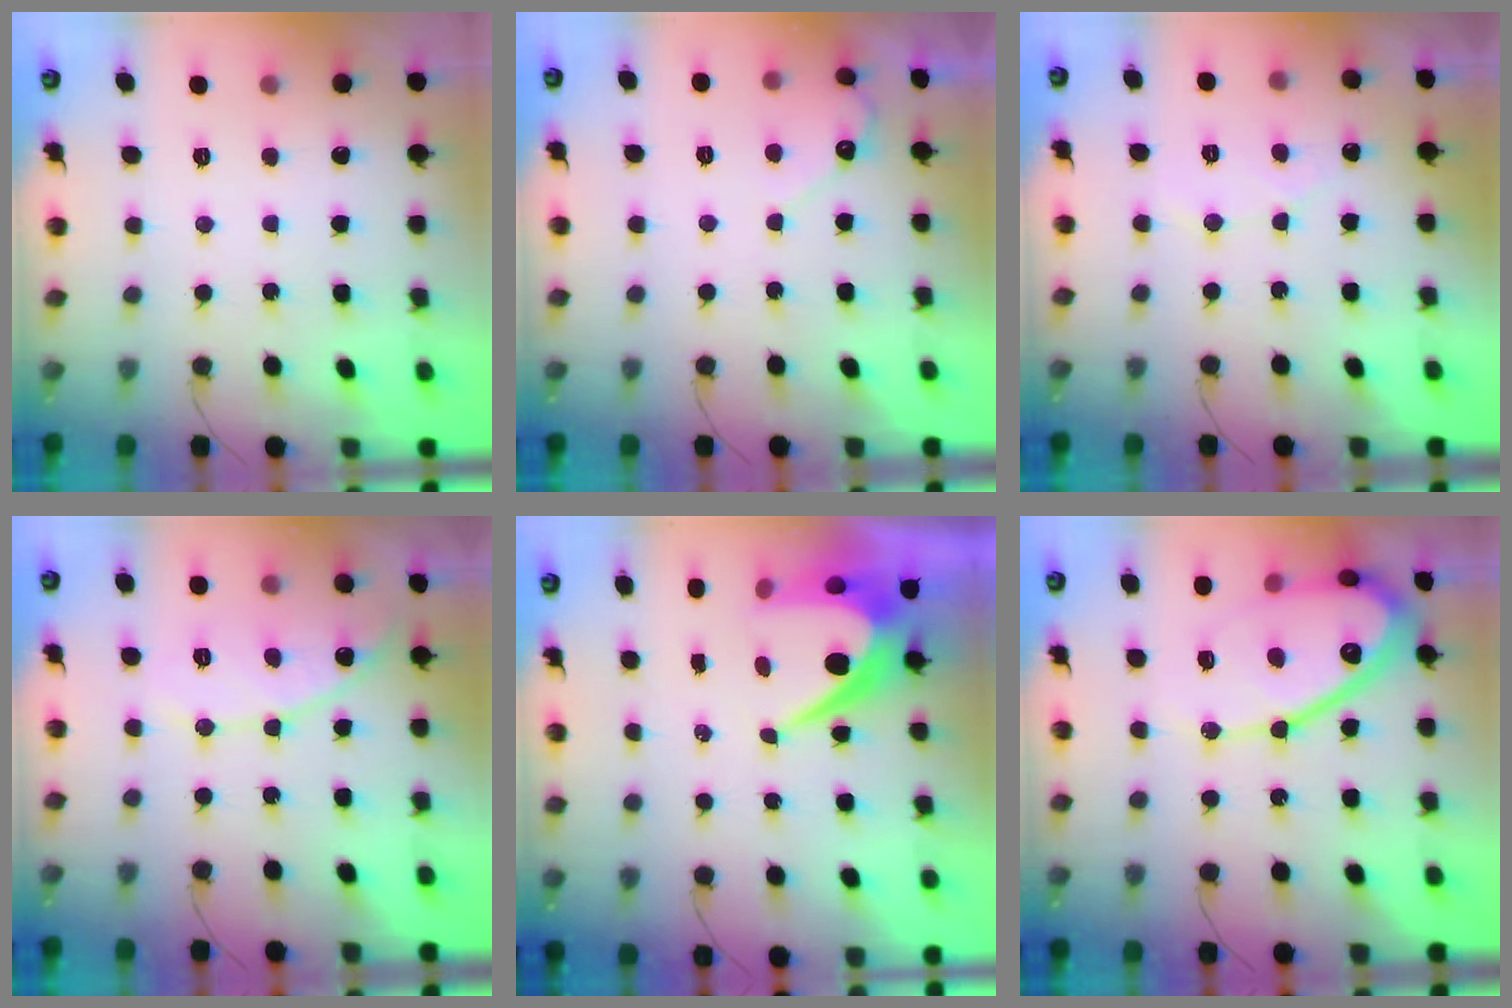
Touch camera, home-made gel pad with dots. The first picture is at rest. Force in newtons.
{"total": 4.5, "press": 4.4, "slide": 0.2}
{"total": 4.5, "press": 4.5, "slide": 0.3}
{"total": 10.1, "press": 10.1, "slide": 0.8}
{"total": 9.8, "press": 9.7, "slide": 0.9}
{"total": 18.6, "press": 18.5, "slide": 1.7}